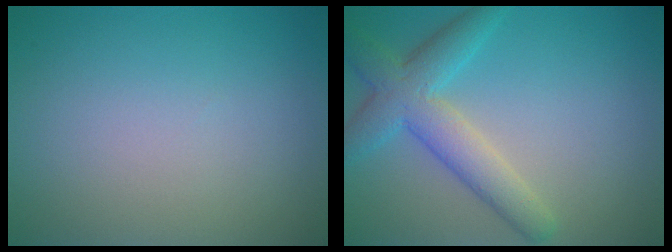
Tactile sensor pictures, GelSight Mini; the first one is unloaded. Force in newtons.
{"total": 5.1, "press": 5.1, "slide": 0.2}